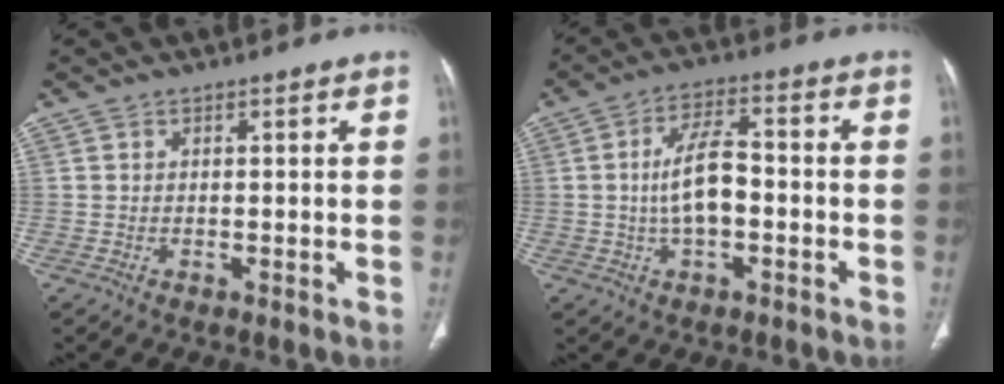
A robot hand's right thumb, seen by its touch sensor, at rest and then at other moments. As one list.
[{"total": 8.7, "force": [-0.9, 4.2, 7.5], "torque": [-0.137, 0.023, -0.020]}]